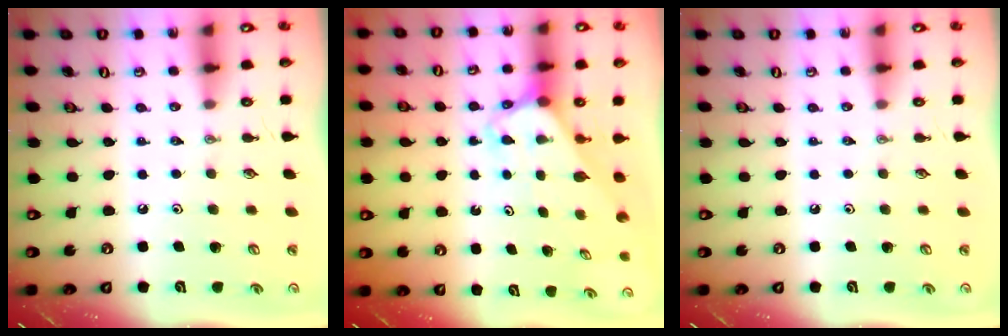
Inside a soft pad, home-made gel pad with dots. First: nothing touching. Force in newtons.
{"total": 2.8, "press": 2.8, "slide": 0.2}
{"total": 0.0}